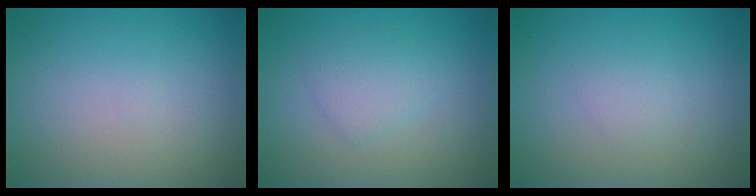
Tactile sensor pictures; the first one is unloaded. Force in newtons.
{"total": 2.0, "press": 2.0, "slide": 0.1}
{"total": 0.8, "press": 0.8, "slide": 0.1}